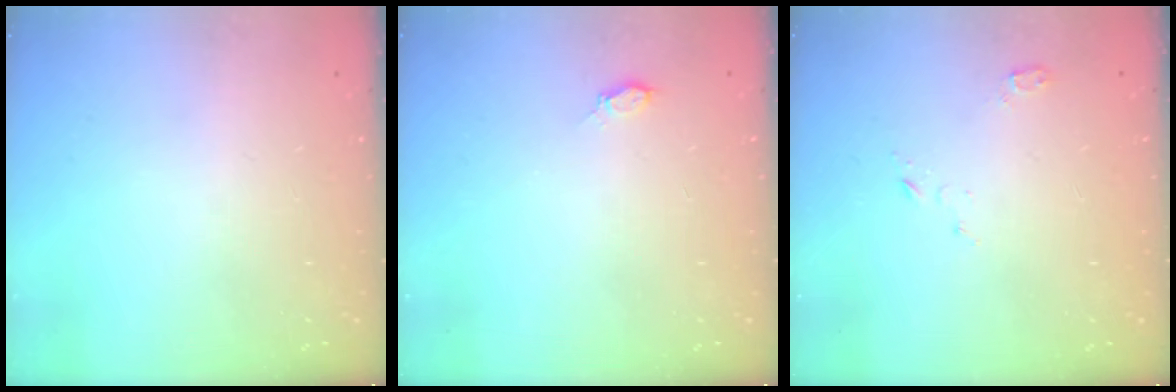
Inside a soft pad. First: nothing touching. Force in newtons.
{"total": 3.1, "press": 2.7, "slide": 1.5}
{"total": 3.4, "press": 3.4, "slide": 0.4}